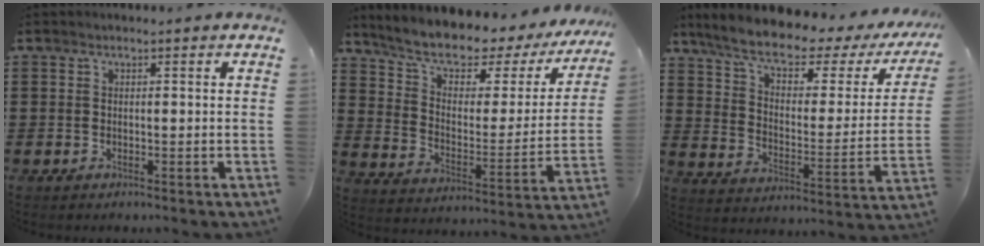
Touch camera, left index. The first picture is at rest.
{"total": 6.8, "force": [5.7, 2.2, 3.0], "torque": [-0.081, -0.045, 0.091]}
{"total": 8.3, "force": [6.3, 2.1, 4.9], "torque": [-0.113, -0.039, 0.104]}